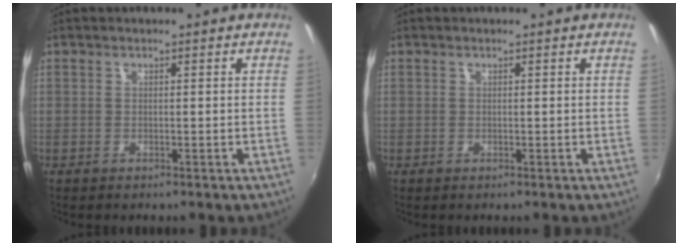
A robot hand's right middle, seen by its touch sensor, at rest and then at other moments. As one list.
[{"total": 0.0}]